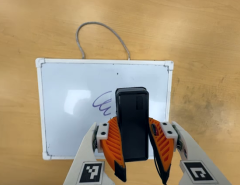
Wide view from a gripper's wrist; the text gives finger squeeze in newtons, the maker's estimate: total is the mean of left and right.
{"total": 7.3, "left": 6.9, "right": 7.6}